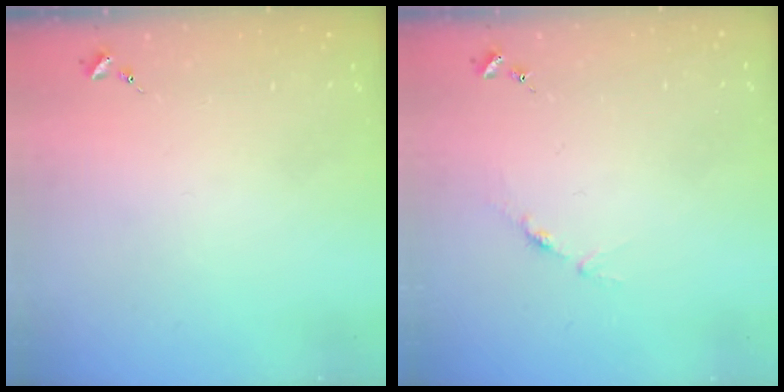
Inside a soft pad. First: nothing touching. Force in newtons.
{"total": 3.8, "press": 3.8, "slide": 0.5}